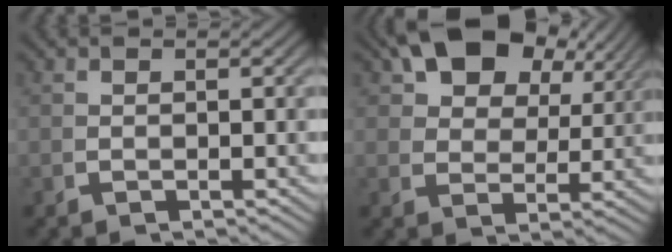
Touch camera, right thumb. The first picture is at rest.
{"total": 9.6, "force": [5.9, 4.9, 5.8], "torque": [-0.108, 0.005, 0.104]}